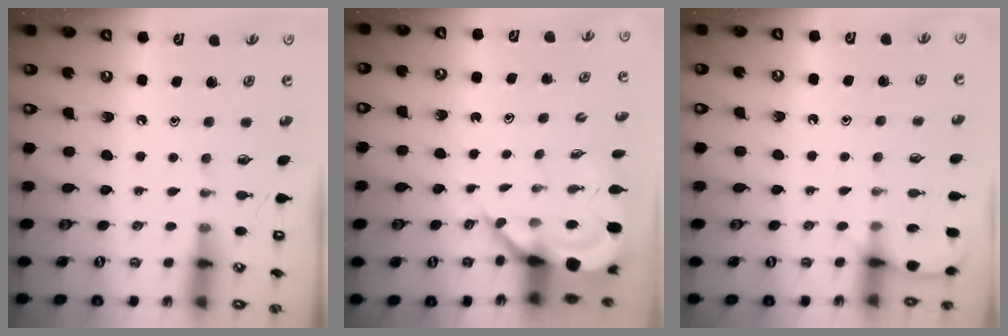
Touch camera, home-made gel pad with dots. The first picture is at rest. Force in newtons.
{"total": 8.3, "press": 8.2, "slide": 1.0}
{"total": 5.3, "press": 5.2, "slide": 0.7}